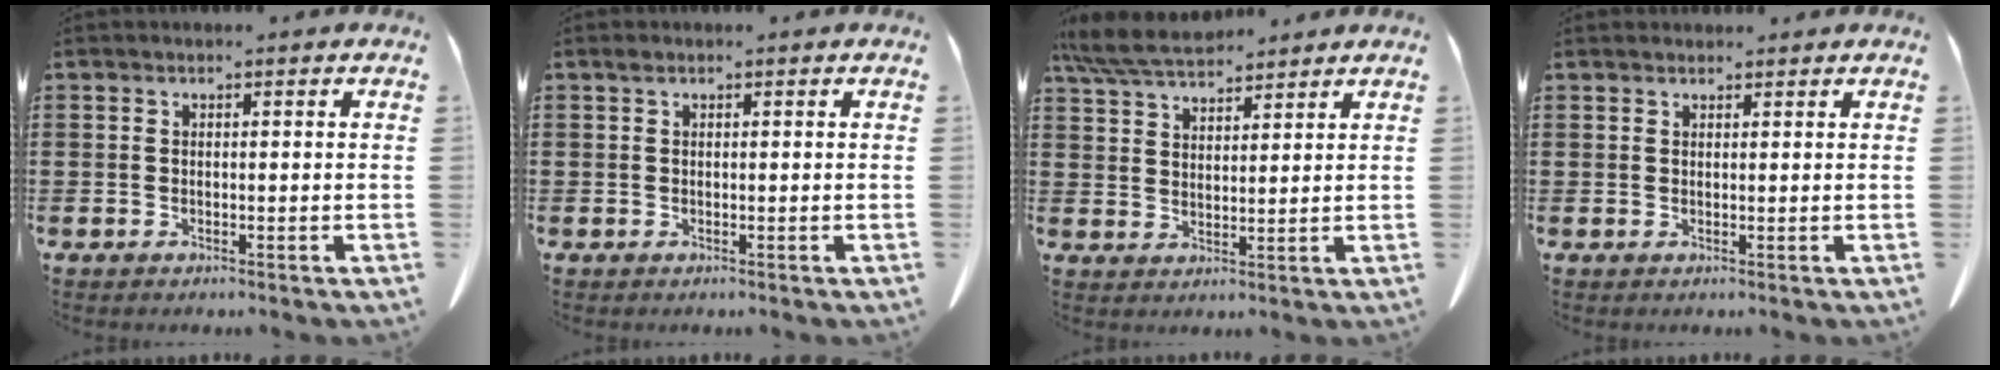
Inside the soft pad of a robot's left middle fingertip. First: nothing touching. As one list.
[{"total": 0.7, "force": [0.4, 0.5, 0.3], "torque": [-0.008, 0.003, 0.008]}, {"total": 6.9, "force": [6.1, 1.5, 2.9], "torque": [-0.076, -0.017, 0.114]}, {"total": 1.0, "force": [1.0, 0.3, 0.1], "torque": [0.004, -0.004, 0.019]}]